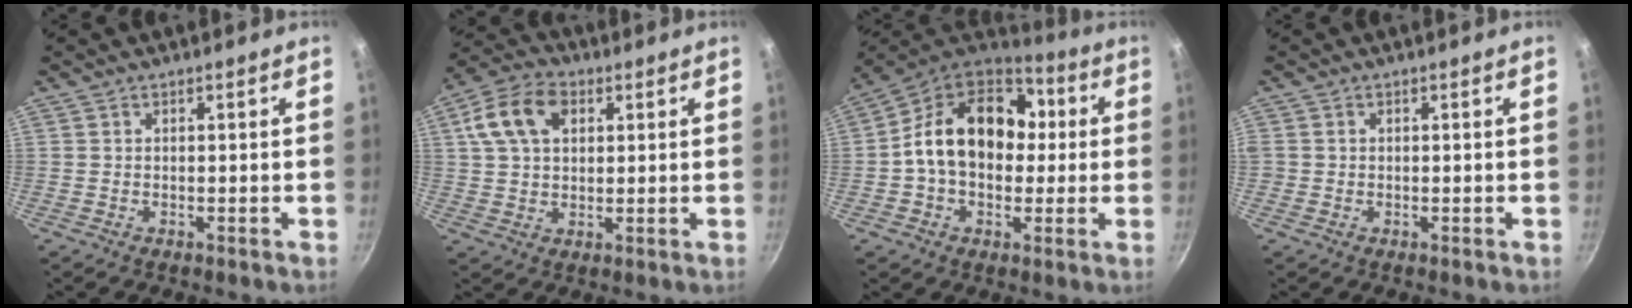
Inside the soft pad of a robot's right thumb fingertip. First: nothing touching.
{"total": 11.4, "force": [3.7, 7.6, 7.6], "torque": [-0.135, 0.014, 0.060]}
{"total": 19.2, "force": [1.0, 13.5, 13.6], "torque": [-0.197, 0.040, 0.008]}
{"total": 1.2, "force": [0.1, 1.1, 0.4], "torque": [-0.002, 0.002, 0.001]}